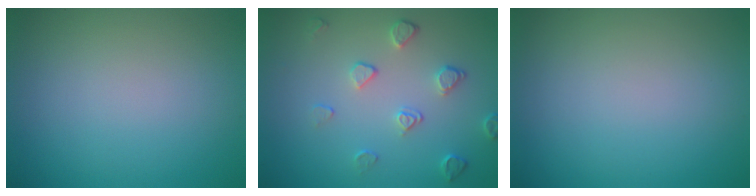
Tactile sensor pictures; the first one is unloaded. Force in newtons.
{"total": 2.1, "press": 1.4, "slide": 1.5}
{"total": 0.0}